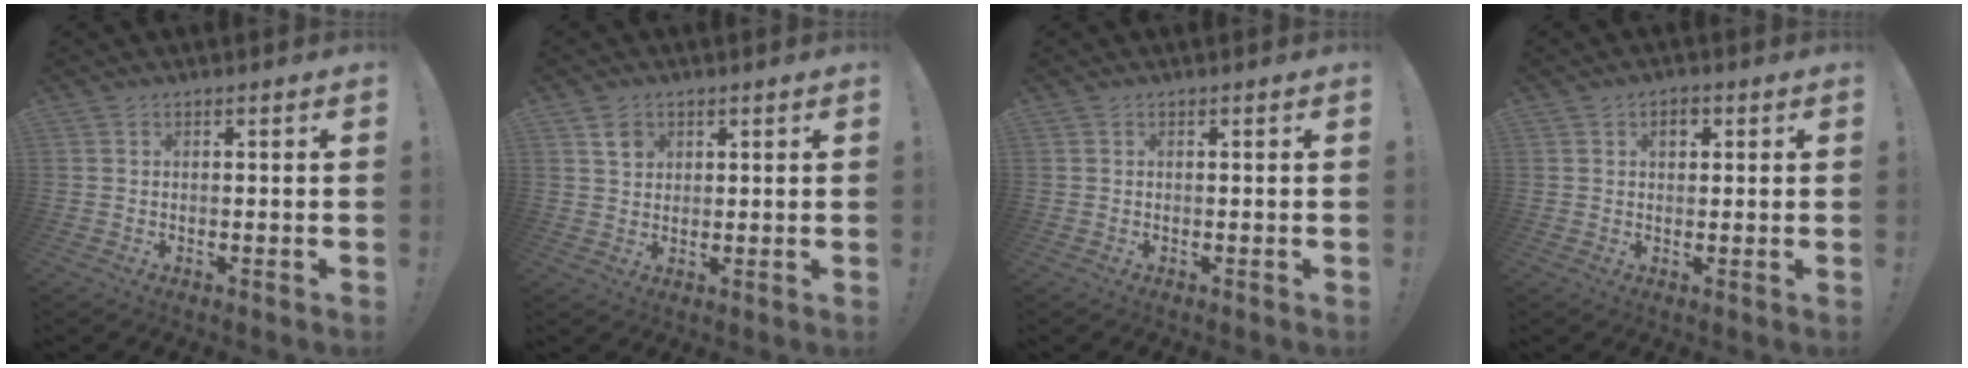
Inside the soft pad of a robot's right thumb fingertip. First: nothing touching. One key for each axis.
{"total": 3.7, "fx": 2.1, "fy": 2.9, "fz": 0.9, "tx": 0.000, "ty": -0.008, "tz": 0.035}
{"total": 0.0}
{"total": 3.1, "fx": 1.0, "fy": 2.0, "fz": 2.1, "tx": -0.023, "ty": -0.001, "tz": 0.013}